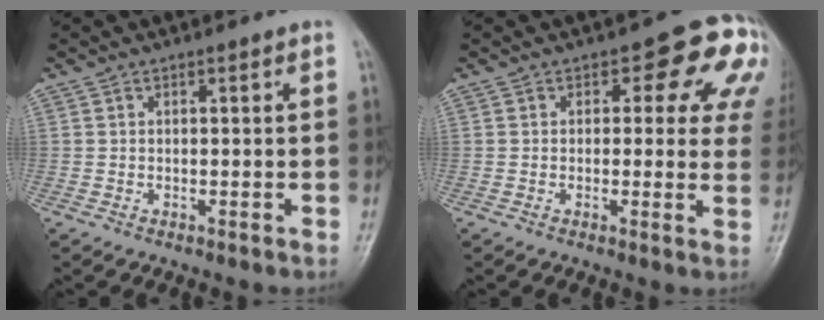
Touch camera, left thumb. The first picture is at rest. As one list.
[{"total": 11.1, "force": [4.0, 5.9, 8.5], "torque": [-0.039, -0.008, 0.030]}]